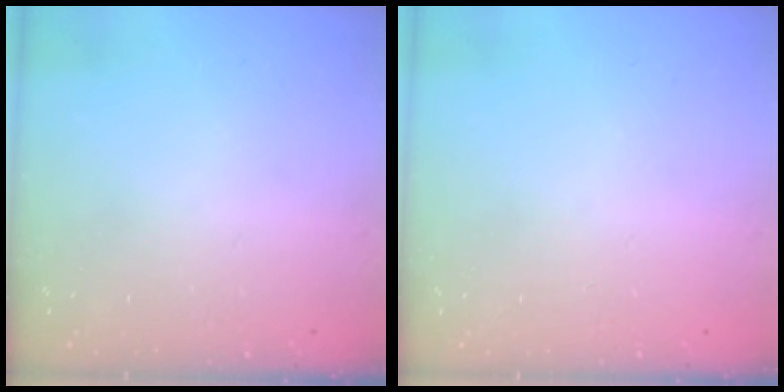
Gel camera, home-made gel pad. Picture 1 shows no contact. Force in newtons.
{"total": 0.8, "press": 0.5, "slide": 0.6}